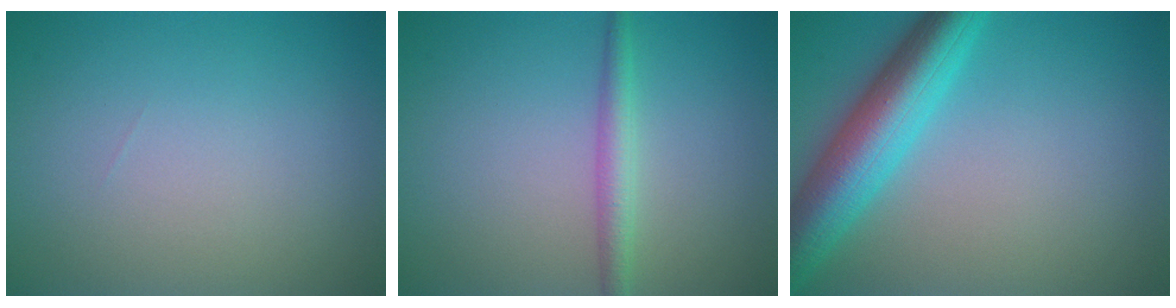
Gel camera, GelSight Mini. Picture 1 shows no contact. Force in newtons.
{"total": 2.1, "press": 2.1, "slide": 0.0}
{"total": 7.3, "press": 7.3, "slide": 0.2}